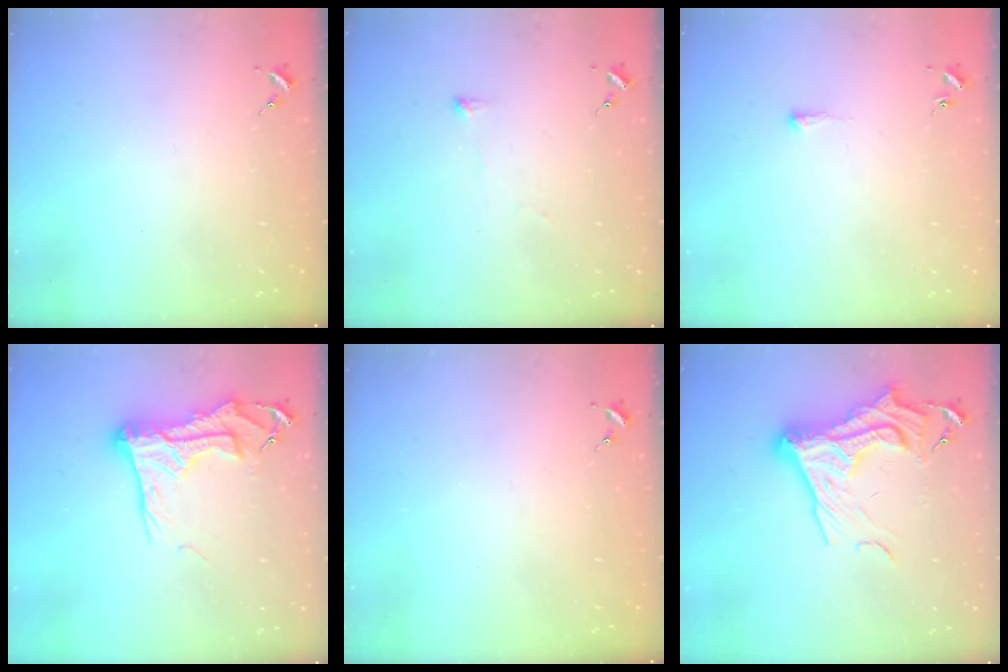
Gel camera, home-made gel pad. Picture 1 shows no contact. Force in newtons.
{"total": 2.8, "press": 2.7, "slide": 0.5}
{"total": 2.9, "press": 2.8, "slide": 0.5}
{"total": 16.3, "press": 16.3, "slide": 1.6}
{"total": 0.0}
{"total": 19.3, "press": 19.2, "slide": 1.7}